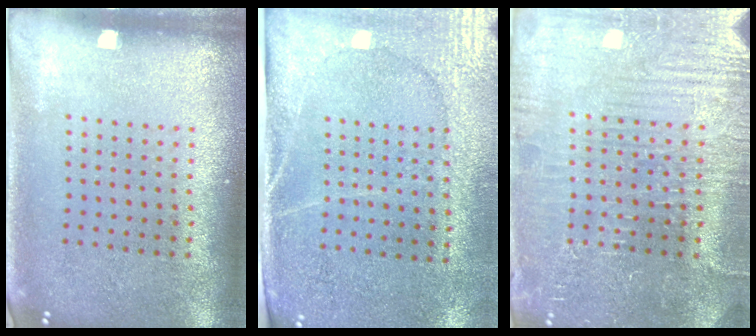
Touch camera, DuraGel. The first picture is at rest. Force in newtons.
{"total": 2.9, "press": 2.5, "slide": 1.4}
{"total": 4.2, "press": 4.0, "slide": 1.0}